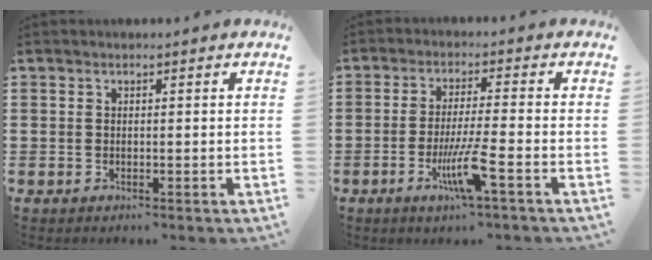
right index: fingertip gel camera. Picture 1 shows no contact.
{"total": 7.3, "force": [-3.2, 0.2, 6.6], "torque": [-0.134, -0.017, -0.060]}